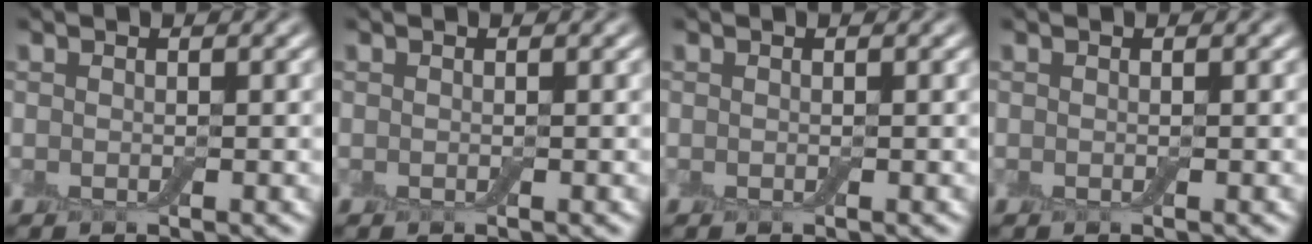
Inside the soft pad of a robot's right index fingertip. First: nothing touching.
{"total": 0.0}
{"total": 0.0}
{"total": 0.0}